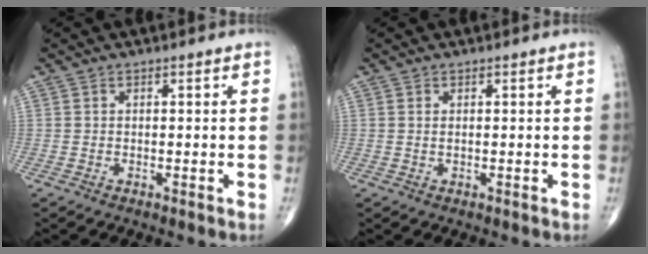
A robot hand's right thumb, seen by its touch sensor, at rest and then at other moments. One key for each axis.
{"total": 0.6, "fx": 0.2, "fy": 0.2, "fz": 0.5, "tx": -0.011, "ty": 0.000, "tz": 0.005}